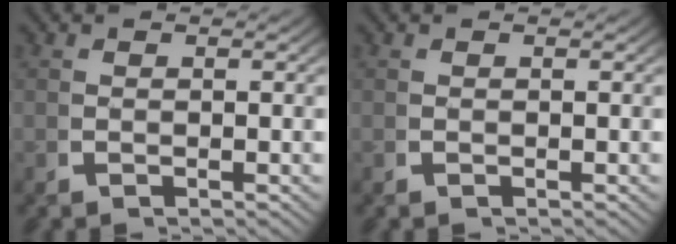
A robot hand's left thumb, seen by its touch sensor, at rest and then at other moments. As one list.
[{"total": 0.0}]